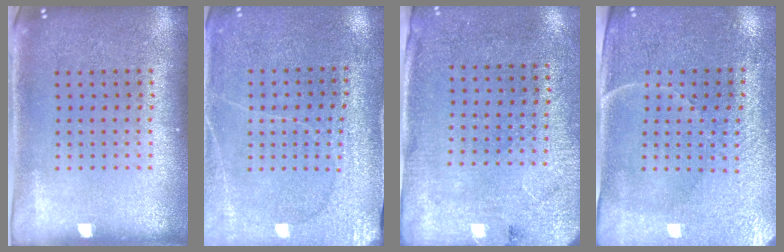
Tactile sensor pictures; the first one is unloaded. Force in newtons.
{"total": 2.9, "press": 2.8, "slide": 0.4}
{"total": 2.7, "press": 2.2, "slide": 1.6}
{"total": 3.3, "press": 3.2, "slide": 1.0}